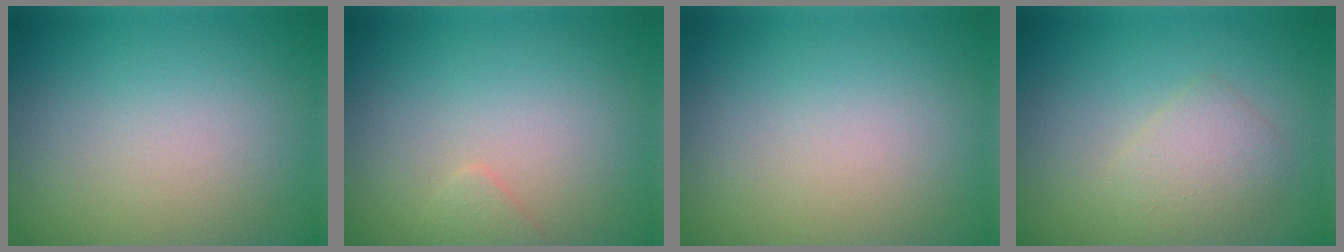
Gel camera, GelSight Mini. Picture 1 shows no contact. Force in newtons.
{"total": 0.9, "press": 0.9, "slide": 0.1}
{"total": 0.0}
{"total": 2.4, "press": 2.4, "slide": 0.0}